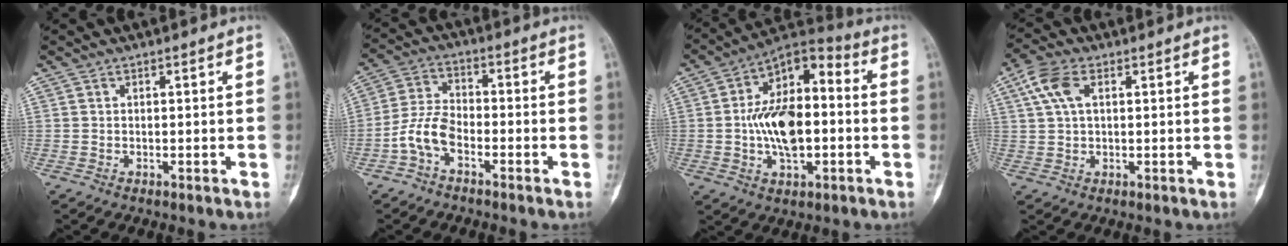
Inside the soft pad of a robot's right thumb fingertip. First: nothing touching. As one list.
[{"total": 6.7, "force": [-3.2, 3.5, 4.8], "torque": [-0.099, 0.030, -0.072]}, {"total": 16.0, "force": [-1.0, 8.5, 13.6], "torque": [-0.221, 0.032, -0.026]}, {"total": 6.6, "force": [2.3, 3.6, 5.1], "torque": [-0.114, 0.013, 0.045]}]